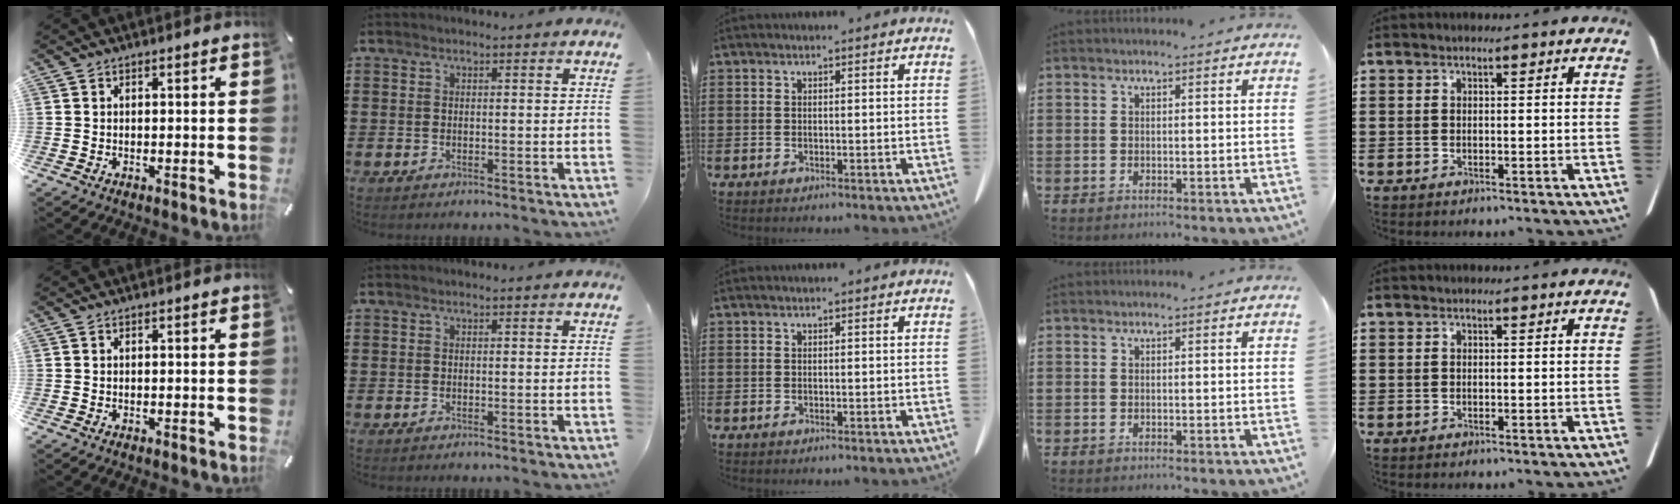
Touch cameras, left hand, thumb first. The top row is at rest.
{}